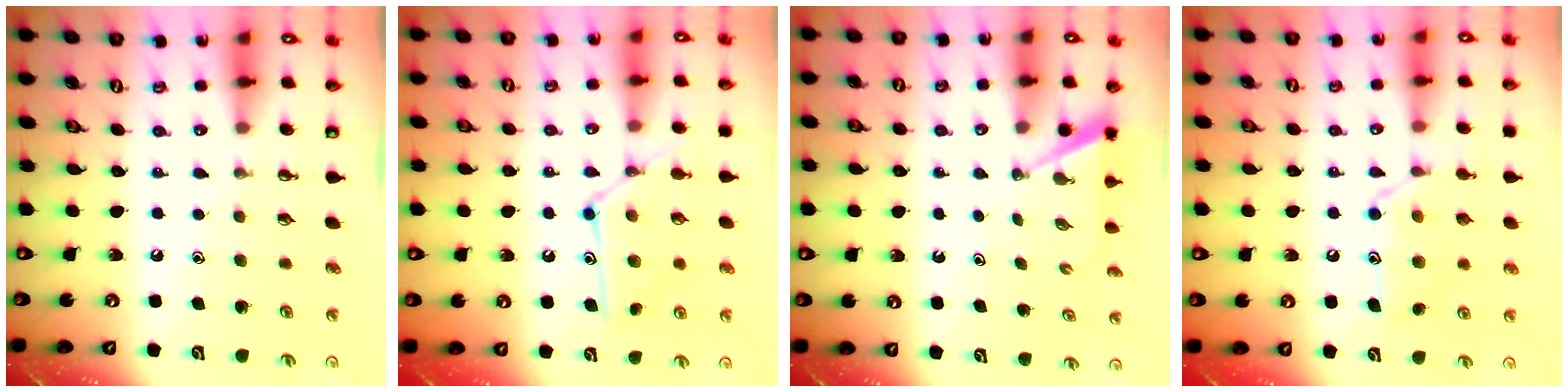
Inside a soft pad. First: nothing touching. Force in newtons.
{"total": 12.8, "press": 12.8, "slide": 0.6}
{"total": 2.3, "press": 2.3, "slide": 0.3}
{"total": 13.7, "press": 13.7, "slide": 1.1}